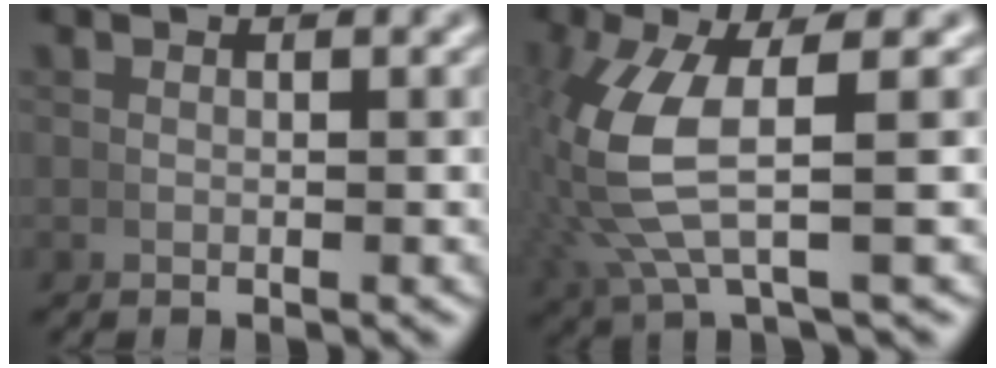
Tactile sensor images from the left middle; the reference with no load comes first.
{"total": 6.3, "force": [0.9, 2.2, 5.8], "torque": [-0.145, 0.002, 0.025]}